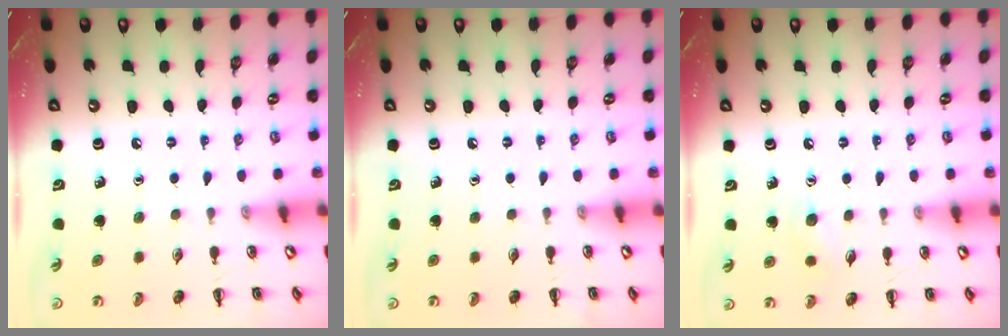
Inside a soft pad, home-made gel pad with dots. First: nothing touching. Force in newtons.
{"total": 0.0}
{"total": 6.2, "press": 6.0, "slide": 1.6}